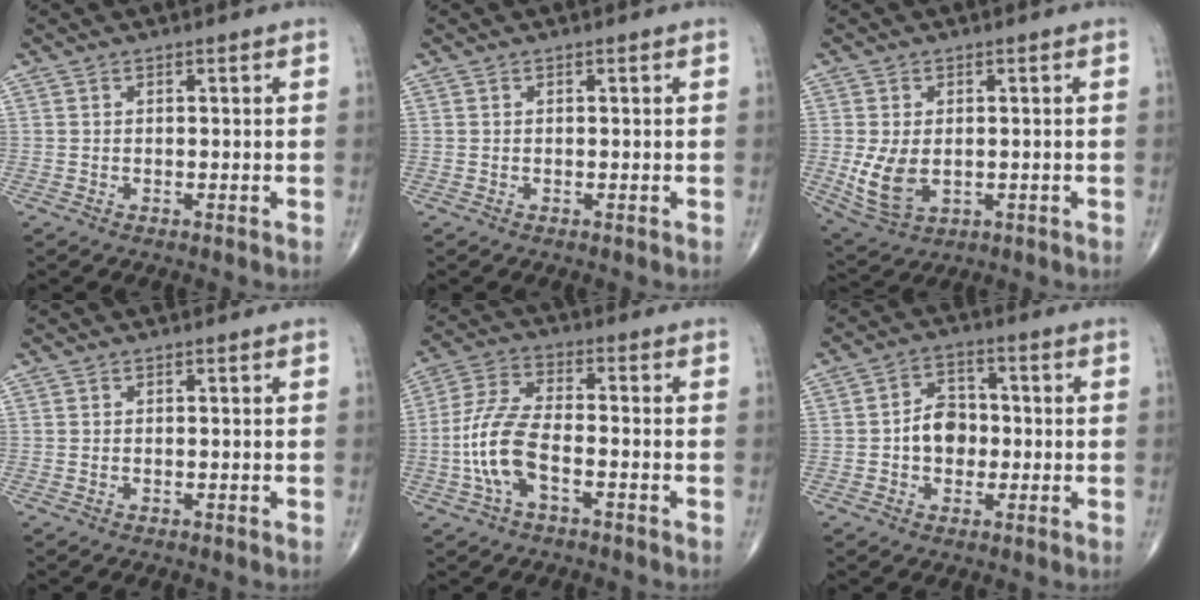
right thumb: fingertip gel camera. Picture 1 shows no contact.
{"total": 0.0}
{"total": 7.8, "force": [-0.8, 5.0, 5.9], "torque": [-0.113, -0.010, -0.002]}
{"total": 0.0}
{"total": 10.6, "force": [-3.2, 4.6, 8.9], "torque": [-0.199, 0.033, -0.067]}
{"total": 7.0, "force": [-0.8, 5.3, 4.4], "torque": [-0.045, 0.020, -0.021]}